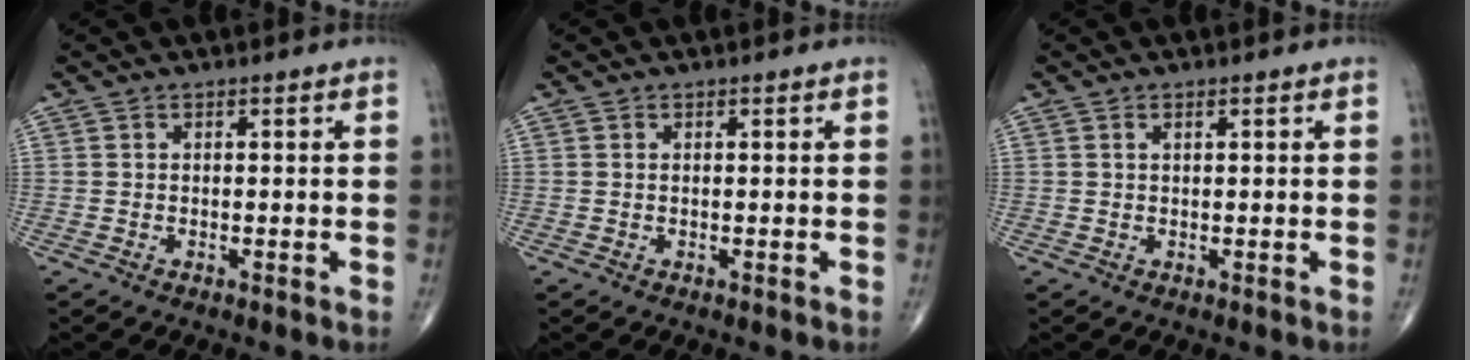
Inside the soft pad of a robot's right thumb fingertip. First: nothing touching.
{"total": 0.0}
{"total": 0.6, "force": [0.3, 0.2, 0.5], "torque": [-0.009, 0.003, 0.006]}